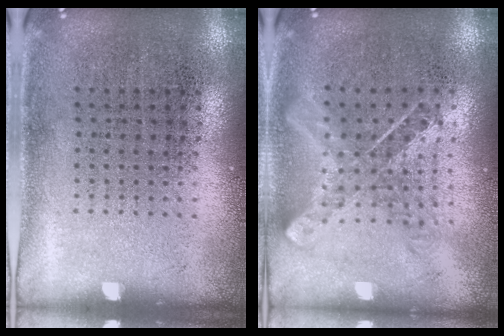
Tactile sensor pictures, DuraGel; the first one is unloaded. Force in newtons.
{"total": 0.9, "press": 0.9, "slide": 0.1}